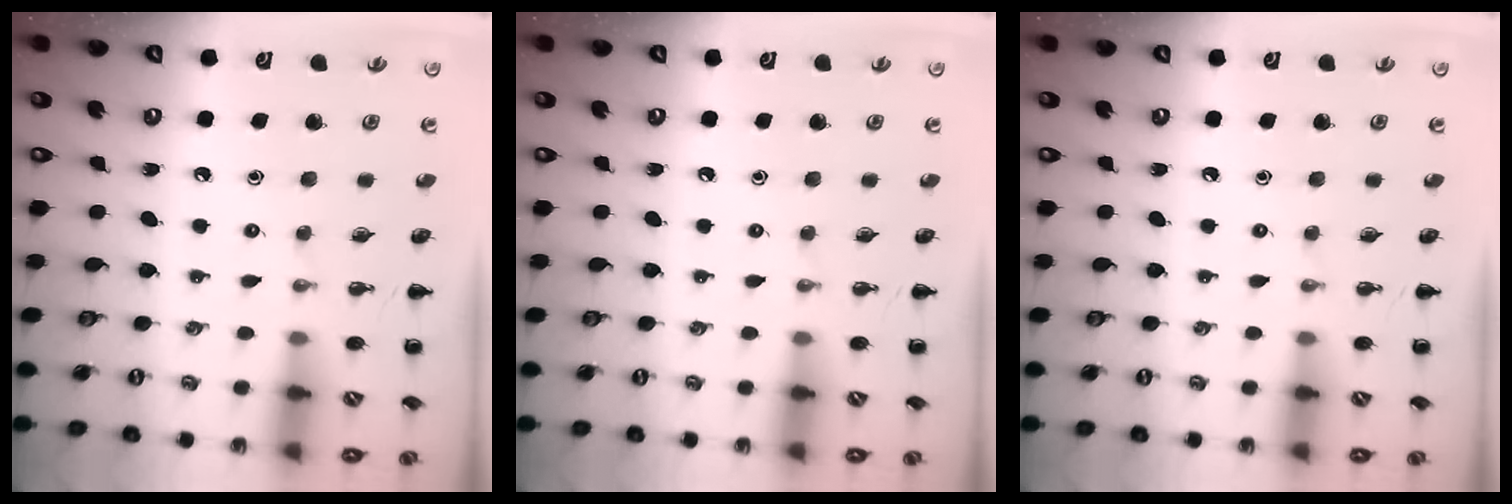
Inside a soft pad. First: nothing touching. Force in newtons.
{"total": 0.0}
{"total": 0.0}